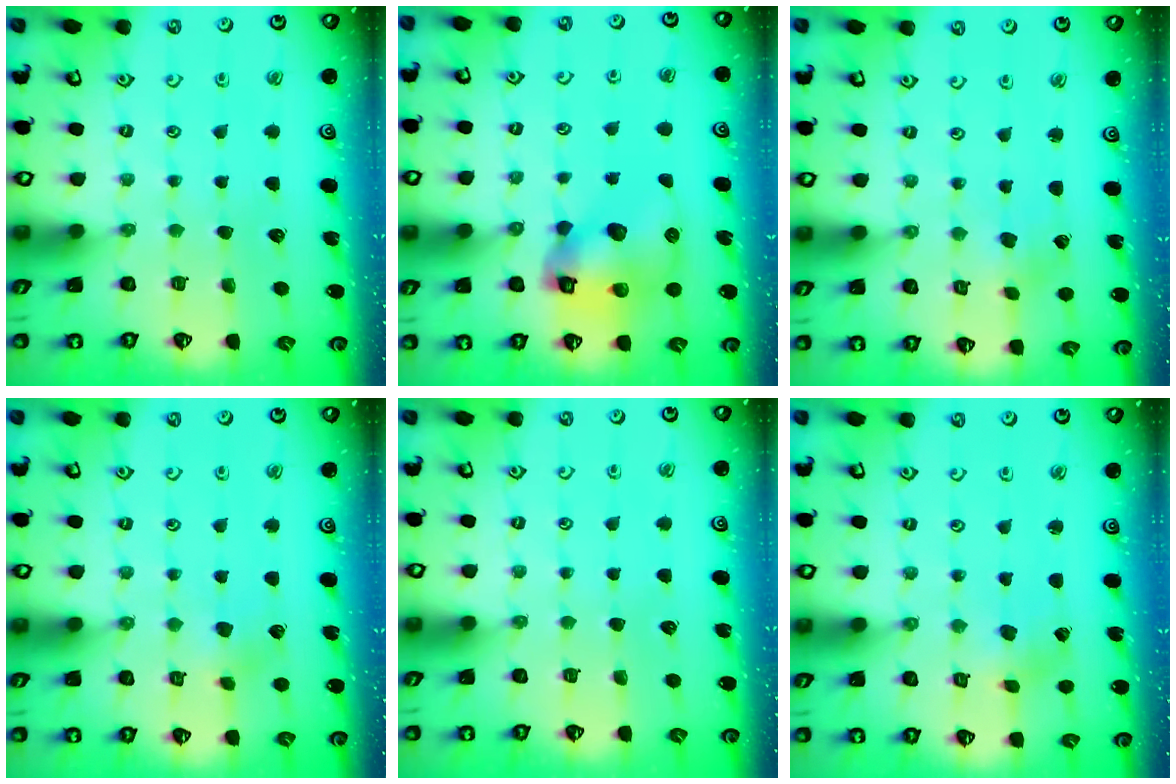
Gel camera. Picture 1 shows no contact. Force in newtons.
{"total": 12.2, "press": 12.1, "slide": 1.8}
{"total": 1.1, "press": 1.1, "slide": 0.1}
{"total": 2.6, "press": 2.6, "slide": 0.4}
{"total": 0.0}
{"total": 1.1, "press": 1.1, "slide": 0.1}